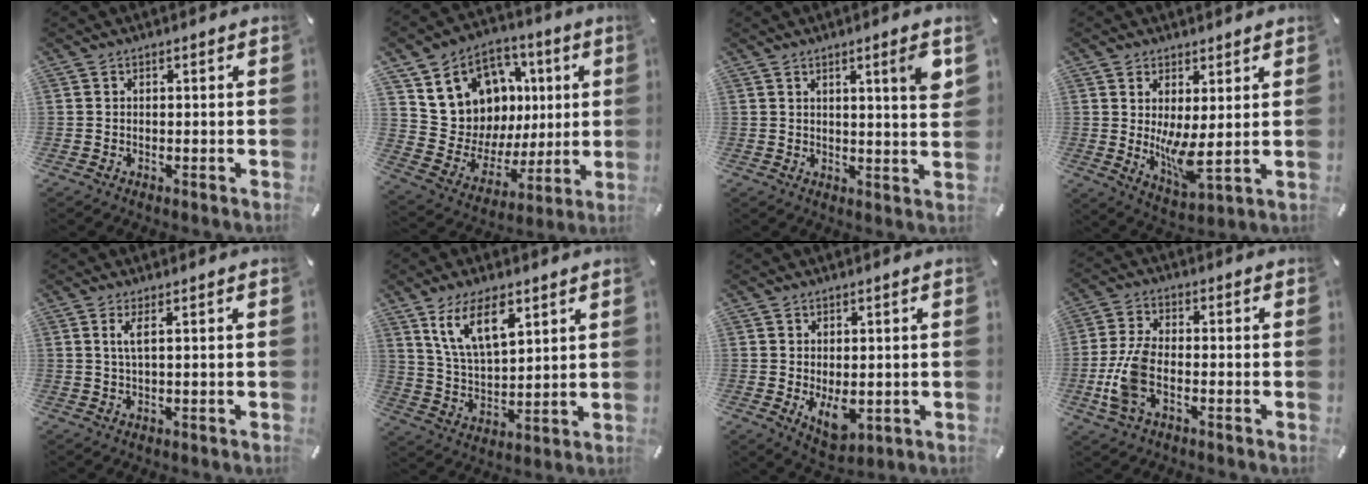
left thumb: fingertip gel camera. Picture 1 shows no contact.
{"total": 12.7, "force": [4.4, 11.6, 2.5], "torque": [-0.044, -0.042, 0.097]}
{"total": 5.8, "force": [2.9, 0.0, 5.1], "torque": [-0.077, -0.014, 0.040]}
{"total": 8.3, "force": [1.6, 3.3, 7.4], "torque": [-0.128, -0.034, 0.032]}
{"total": 3.3, "force": [1.1, 0.4, 3.1], "torque": [-0.065, -0.001, 0.016]}
{"total": 11.9, "force": [7.2, 5.4, 7.8], "torque": [-0.168, -0.022, 0.129]}
{"total": 6.3, "force": [-0.5, 4.1, 4.7], "torque": [-0.080, -0.010, -0.012]}
{"total": 8.7, "force": [-2.4, 4.4, 7.1], "torque": [-0.161, -0.007, -0.044]}